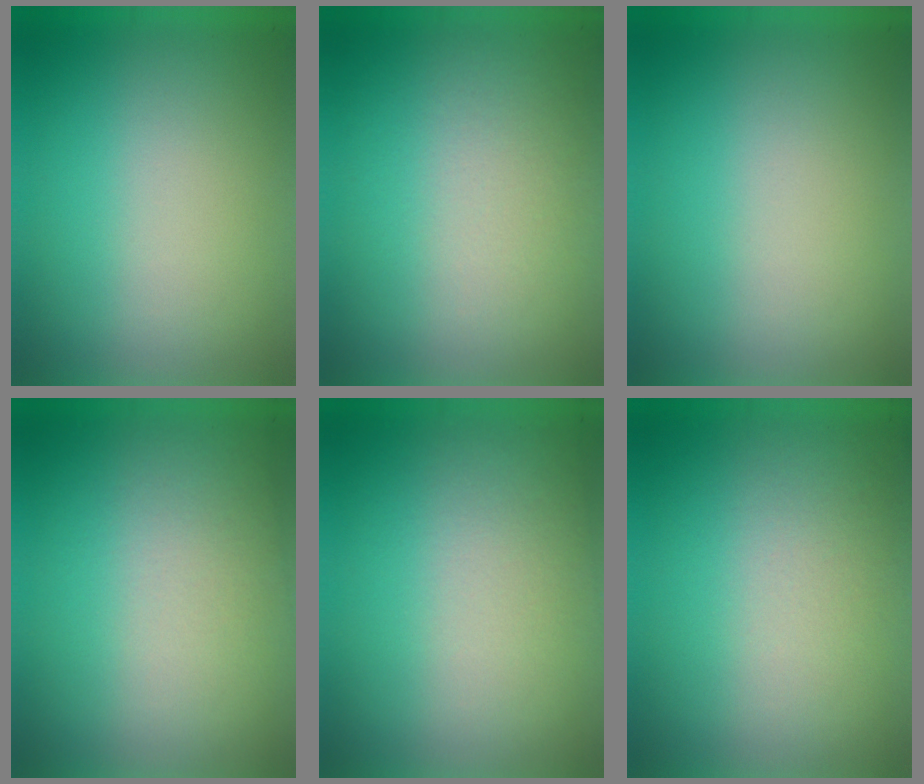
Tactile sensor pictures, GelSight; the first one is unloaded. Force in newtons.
{"total": 2.7}
{"total": 0.0}
{"total": 2.4}
{"total": 2.1}
{"total": 2.7}